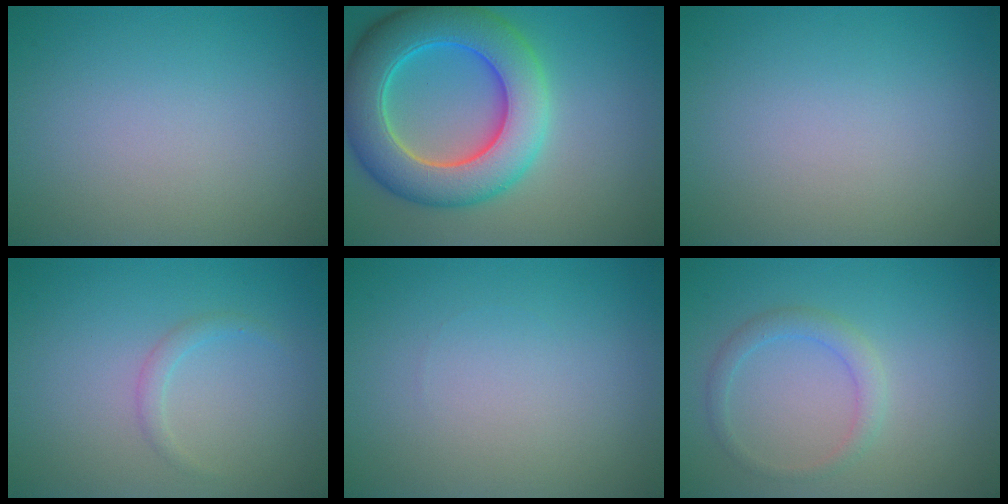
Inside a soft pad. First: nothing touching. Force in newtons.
{"total": 9.8, "press": 9.8, "slide": 0.3}
{"total": 0.0}
{"total": 1.1, "press": 1.1, "slide": 0.1}
{"total": 0.0}
{"total": 1.8, "press": 1.8, "slide": 0.0}